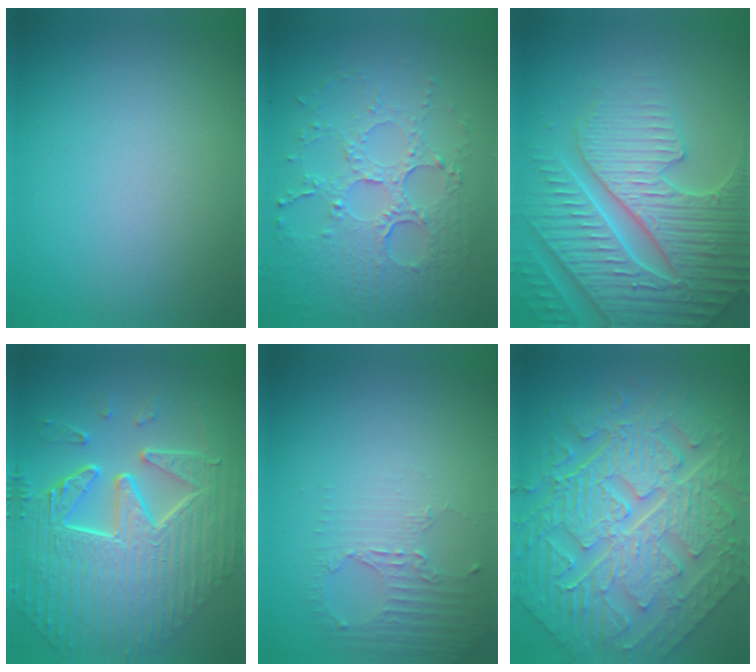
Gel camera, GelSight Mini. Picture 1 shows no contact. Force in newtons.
{"total": 5.6, "press": 3.9, "slide": 4.0}
{"total": 7.6, "press": 7.4, "slide": 1.7}
{"total": 10.7, "press": 7.3, "slide": 7.8}
{"total": 2.5, "press": 1.8, "slide": 1.7}
{"total": 11.6, "press": 7.8, "slide": 8.6}